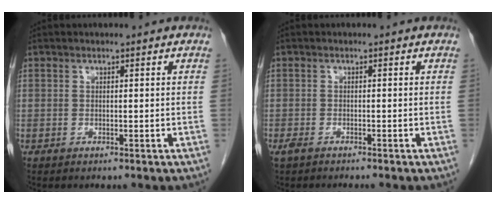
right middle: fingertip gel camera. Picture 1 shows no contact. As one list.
[{"total": 2.4, "force": [-1.9, 0.5, 1.4], "torque": [-0.026, -0.006, -0.029]}]